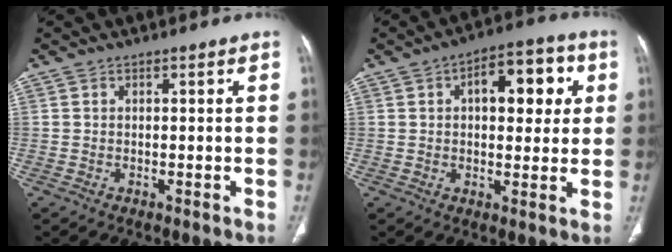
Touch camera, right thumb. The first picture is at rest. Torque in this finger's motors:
{"motor_torque": [0.28, 2.18, 1.07, -0.08, 0.05]}